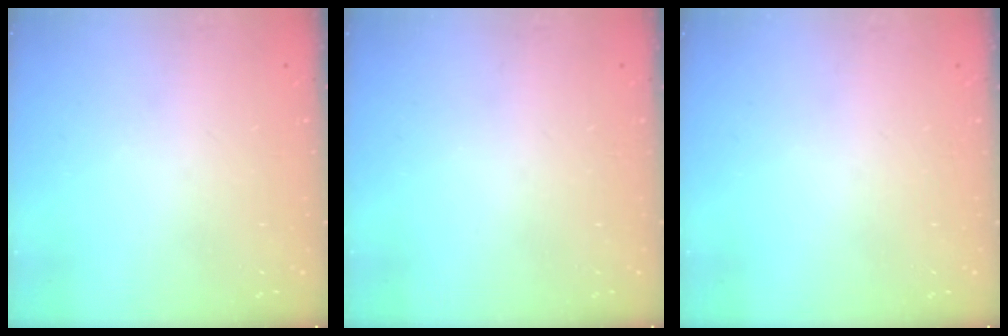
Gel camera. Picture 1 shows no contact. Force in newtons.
{"total": 0.0}
{"total": 0.0}